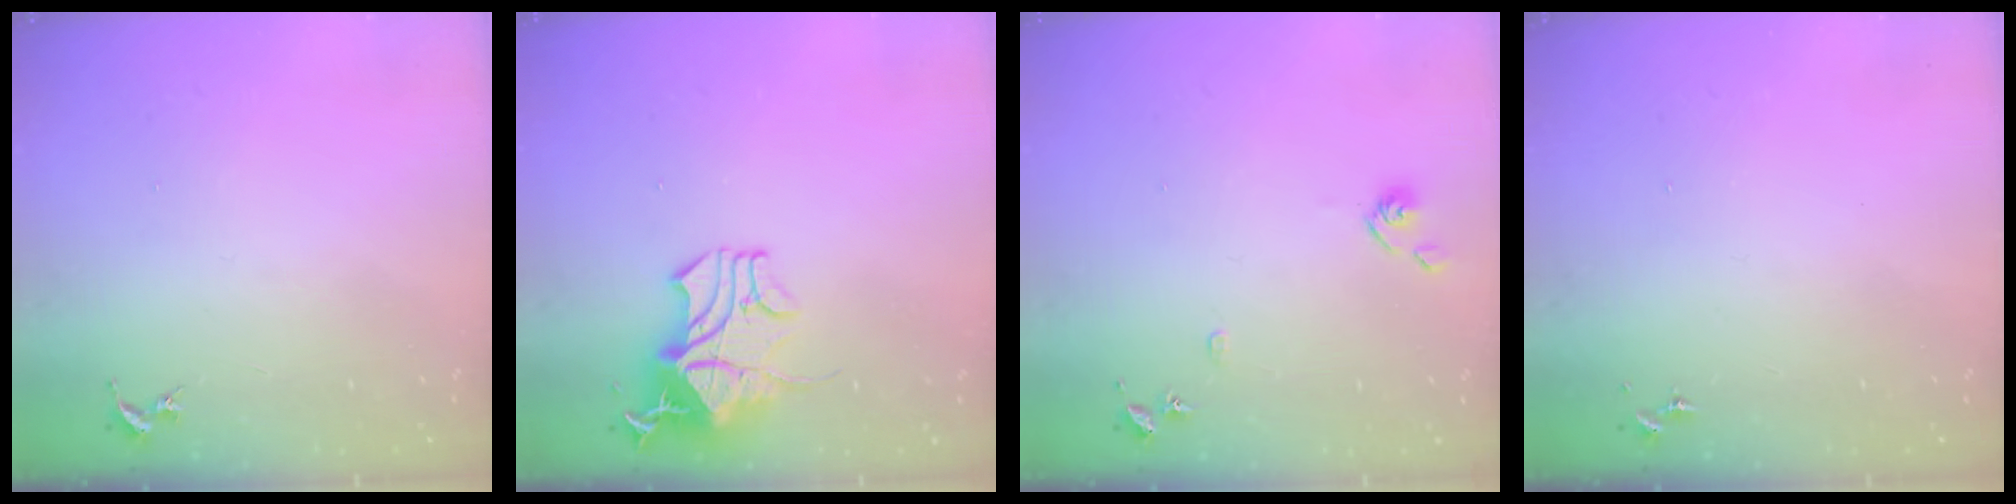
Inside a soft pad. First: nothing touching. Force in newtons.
{"total": 15.9, "press": 15.9, "slide": 0.4}
{"total": 6.8, "press": 6.8, "slide": 0.6}
{"total": 0.0}